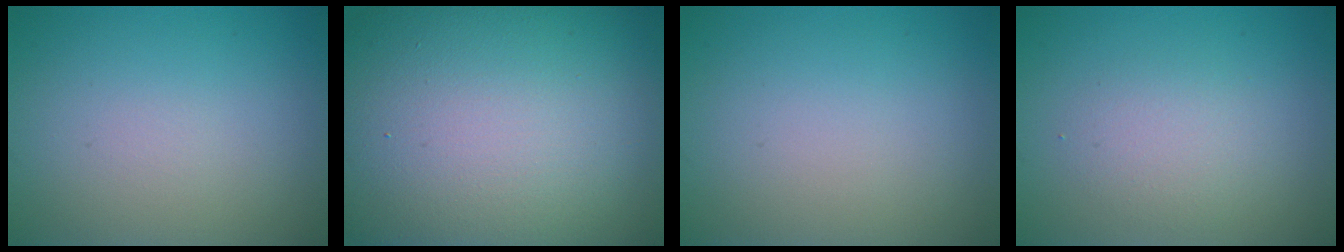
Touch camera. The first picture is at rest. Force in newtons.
{"total": 23.7, "press": 23.6, "slide": 1.3}
{"total": 0.0}
{"total": 2.2, "press": 2.2, "slide": 0.2}